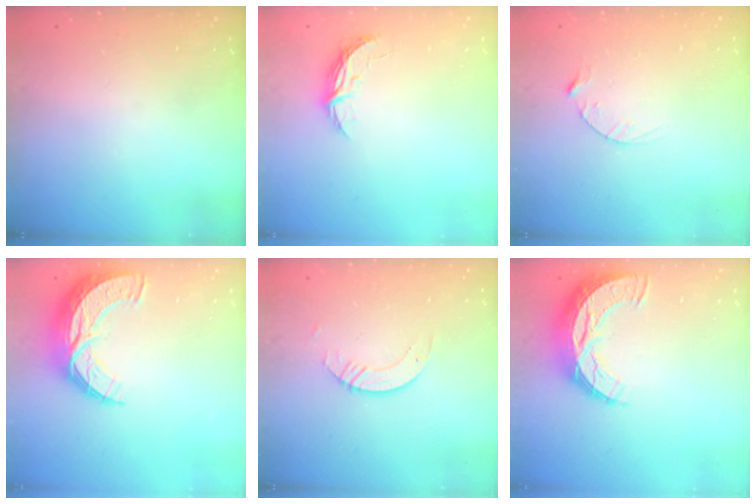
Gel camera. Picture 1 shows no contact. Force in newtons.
{"total": 4.6, "press": 4.6, "slide": 0.4}
{"total": 2.8, "press": 2.8, "slide": 0.4}
{"total": 12.8, "press": 12.7, "slide": 1.0}
{"total": 3.5, "press": 3.5, "slide": 0.4}
{"total": 11.1, "press": 11.1, "slide": 0.7}